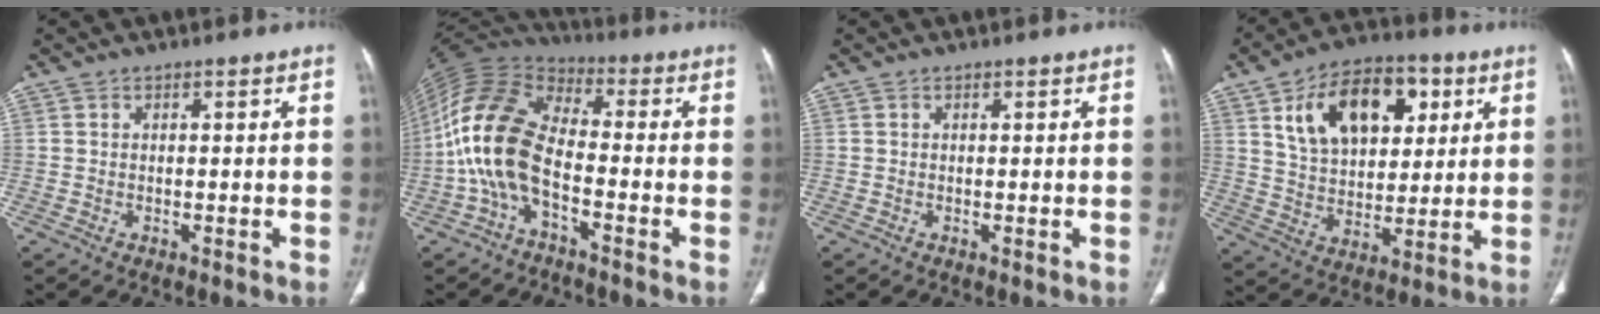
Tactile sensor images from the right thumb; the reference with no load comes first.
{"total": 14.7, "force": [-3.8, 7.4, 12.1], "torque": [-0.255, 0.047, -0.086]}
{"total": 0.0}
{"total": 18.3, "force": [7.0, 11.2, 12.7], "torque": [-0.163, -0.009, 0.121]}